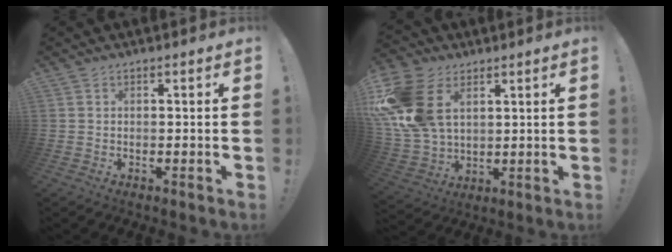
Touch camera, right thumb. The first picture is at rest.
{"total": 19.9, "force": [5.9, 13.8, 13.0], "torque": [-0.265, -0.020, 0.117]}